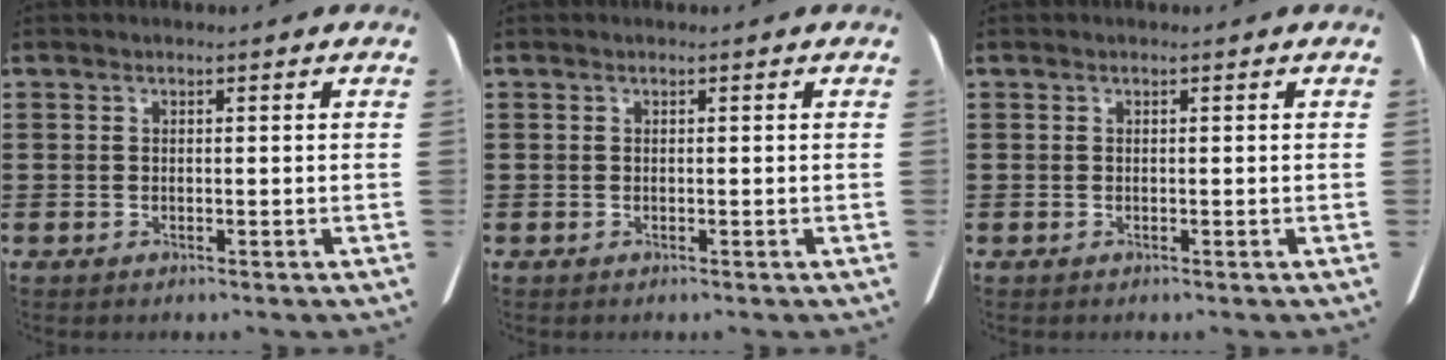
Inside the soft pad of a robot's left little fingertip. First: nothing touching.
{"total": 0.0}
{"total": 0.0}